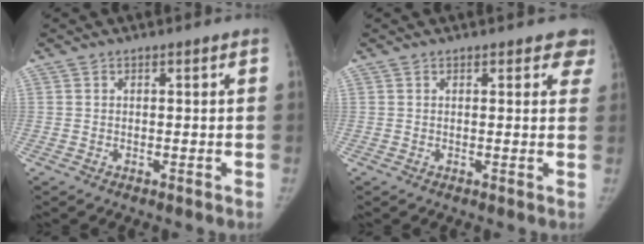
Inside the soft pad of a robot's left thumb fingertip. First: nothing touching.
{"total": 3.8, "force": [2.9, 2.0, 1.4], "torque": [0.021, -0.009, 0.016]}